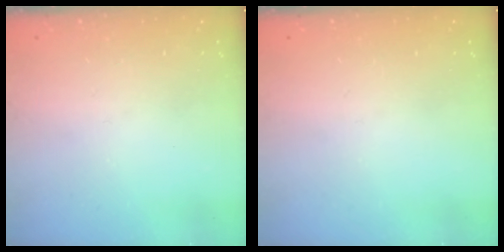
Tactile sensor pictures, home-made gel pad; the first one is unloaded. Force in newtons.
{"total": 0.0}